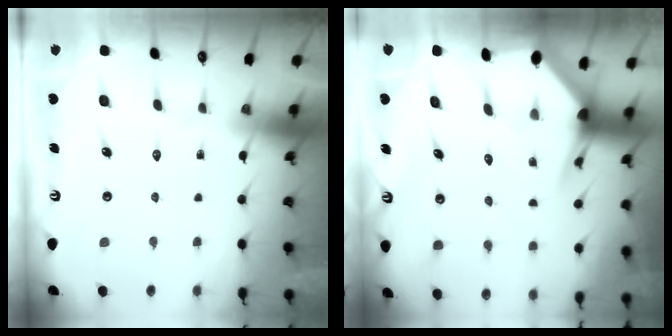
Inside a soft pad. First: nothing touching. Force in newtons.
{"total": 4.0, "press": 4.0, "slide": 0.6}